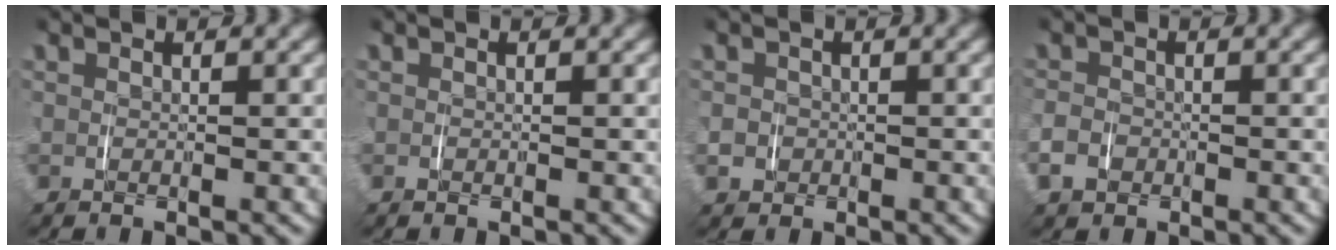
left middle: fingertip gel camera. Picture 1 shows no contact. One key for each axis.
{"total": 0.0}
{"total": 2.2, "fx": -0.5, "fy": 2.0, "fz": 0.5, "tx": -0.020, "ty": -0.009, "tz": -0.006}
{"total": 2.7, "fx": -0.9, "fy": 2.3, "fz": 1.1, "tx": -0.031, "ty": -0.006, "tz": -0.016}